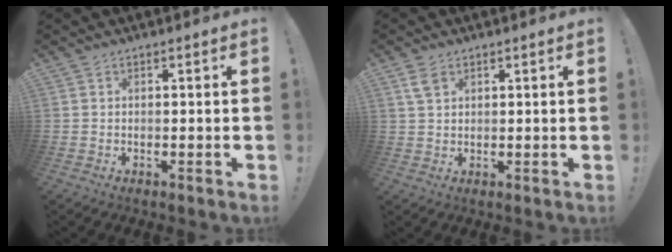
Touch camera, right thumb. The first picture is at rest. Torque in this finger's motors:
{"motor_torque": [-0.33, -0.04, -0.49, 0.45, -0.23]}